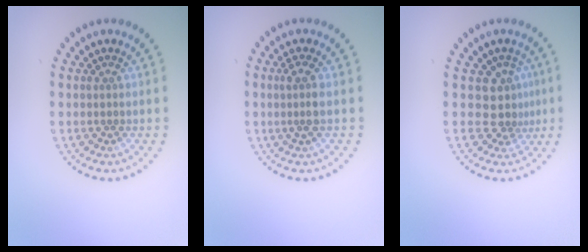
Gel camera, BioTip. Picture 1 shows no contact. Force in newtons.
{"total": 1.8, "press": 1.4, "slide": 1.1}
{"total": 2.9, "press": 1.9, "slide": 2.1}